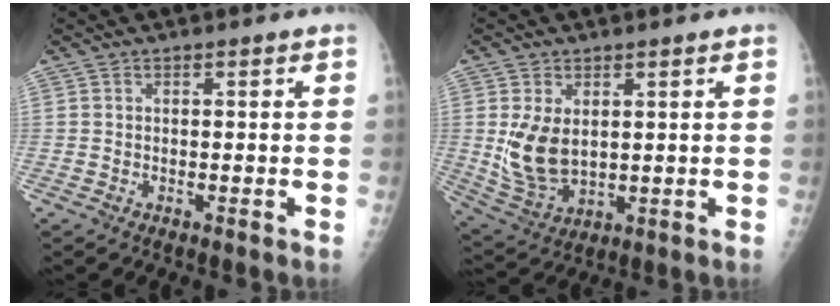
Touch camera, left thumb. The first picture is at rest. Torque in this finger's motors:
{"motor_torque": [0.38, 0.28, 0.96, -0.12, 0.15]}